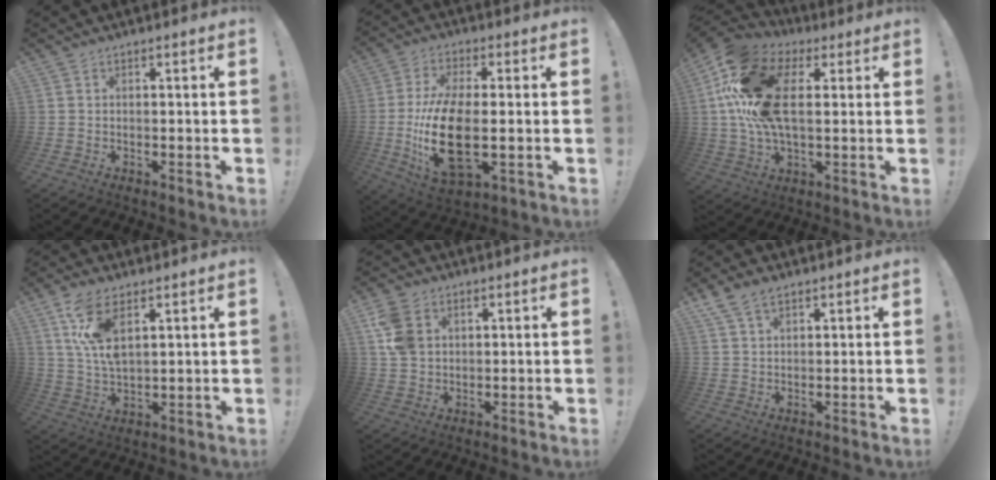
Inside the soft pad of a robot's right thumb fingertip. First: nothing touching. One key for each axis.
{"total": 18.2, "fx": -2.1, "fy": 8.3, "fz": 16.0, "tx": -0.320, "ty": -0.011, "tz": -0.028}
{"total": 20.9, "fx": 4.1, "fy": 12.6, "fz": 16.2, "tx": -0.321, "ty": 0.012, "tz": 0.071}
{"total": 11.3, "fx": 6.0, "fy": 4.8, "fz": 8.2, "tx": -0.168, "ty": -0.023, "tz": 0.109}
{"total": 8.9, "fx": 3.1, "fy": 6.5, "fz": 5.2, "tx": -0.112, "ty": 0.000, "tz": 0.062}
{"total": 5.2, "fx": 3.4, "fy": 2.7, "fz": 2.9, "tx": -0.061, "ty": -0.006, "tz": 0.068}